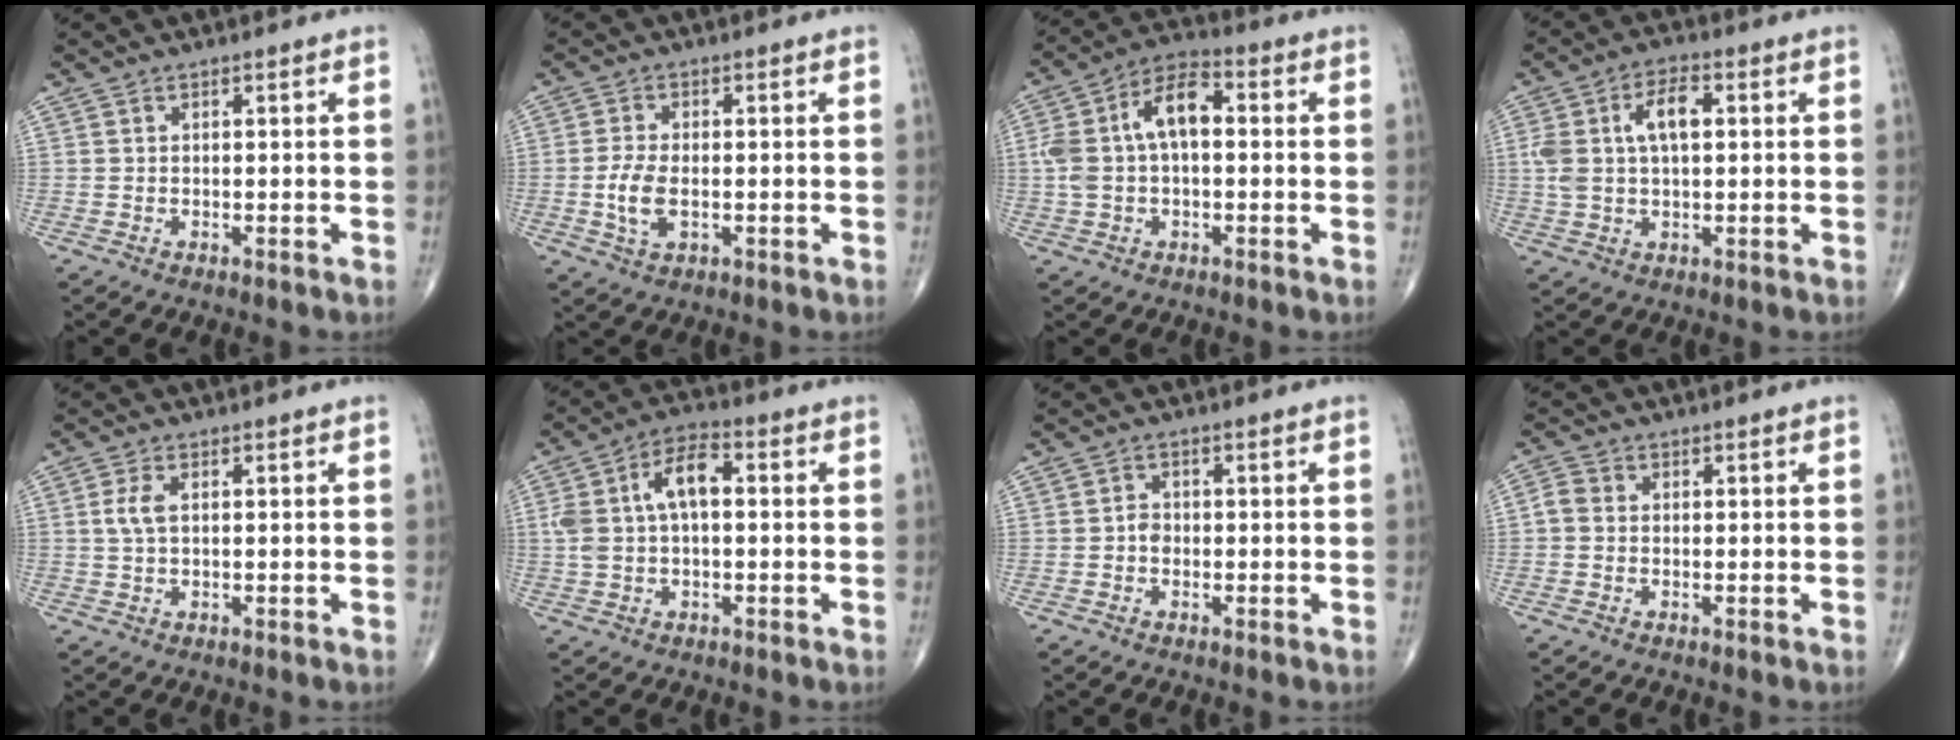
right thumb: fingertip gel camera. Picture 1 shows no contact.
{"total": 5.3, "force": [-0.9, 2.8, 4.5], "torque": [-0.094, -0.003, -0.018]}
{"total": 11.9, "force": [1.0, 6.6, 9.9], "torque": [-0.197, 0.041, 0.012]}
{"total": 8.9, "force": [1.8, 4.5, 7.4], "torque": [-0.147, 0.018, 0.034]}
{"total": 3.0, "force": [0.5, 1.5, 2.5], "torque": [-0.063, 0.007, 0.009]}
{"total": 9.7, "force": [1.2, 5.2, 8.2], "torque": [-0.165, 0.032, 0.017]}
{"total": 1.8, "force": [-0.4, 1.4, 0.9], "torque": [-0.004, 0.006, -0.012]}
{"total": 2.3, "force": [-0.2, 1.9, 1.3], "torque": [-0.022, 0.005, -0.013]}